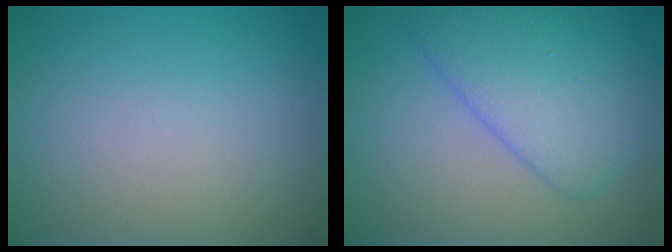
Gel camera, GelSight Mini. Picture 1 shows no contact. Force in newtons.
{"total": 5.4, "press": 5.4, "slide": 0.2}